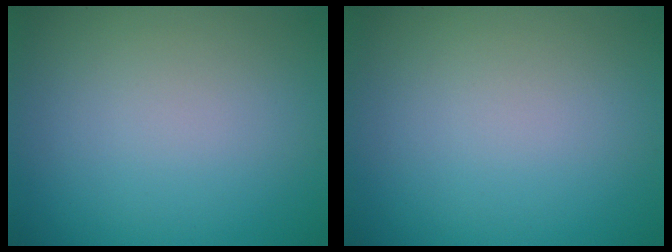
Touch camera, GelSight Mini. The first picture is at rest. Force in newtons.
{"total": 0.0}